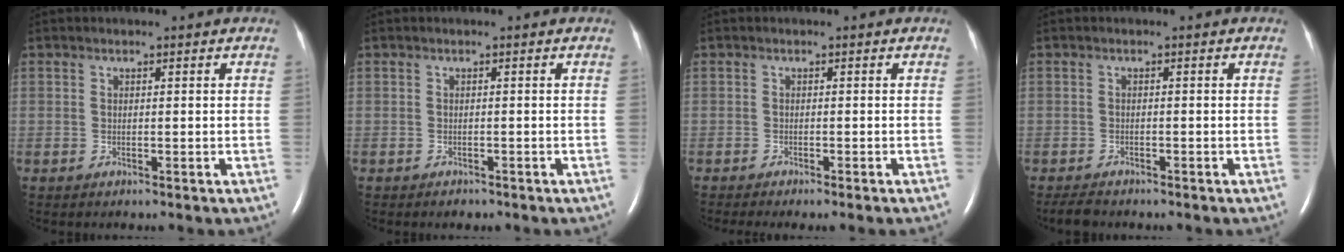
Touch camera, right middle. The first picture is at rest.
{"total": 0.9, "force": [-0.8, 0.5, 0.3], "torque": [-0.008, -0.001, -0.006]}
{"total": 2.9, "force": [-2.4, -0.3, 1.6], "torque": [-0.018, 0.000, -0.031]}
{"total": 2.4, "force": [-2.1, 0.7, 0.9], "torque": [-0.022, -0.006, -0.031]}